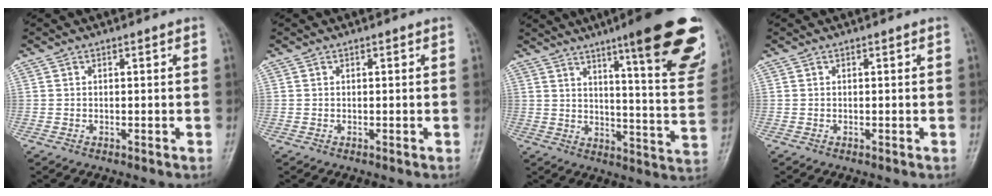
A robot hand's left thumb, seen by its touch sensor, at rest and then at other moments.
{"total": 0.0}
{"total": 23.6, "force": [14.0, 3.8, 18.6], "torque": [-0.221, -0.064, 0.187]}
{"total": 0.0}